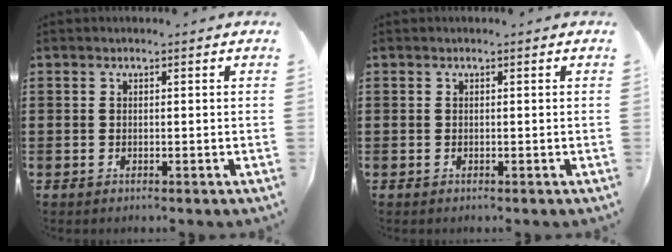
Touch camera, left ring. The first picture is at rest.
{"total": 0.0}